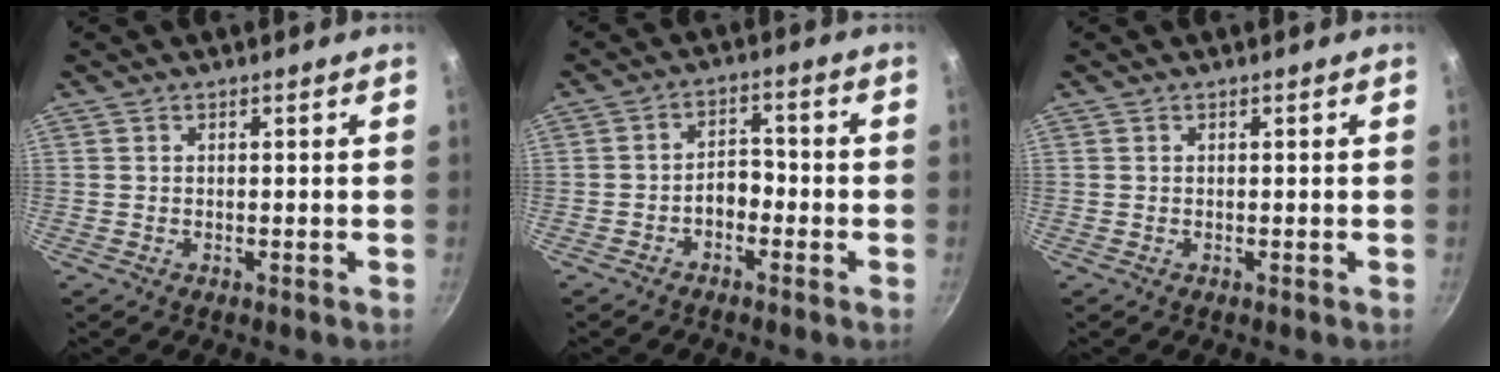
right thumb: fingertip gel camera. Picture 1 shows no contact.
{"total": 4.4, "force": [-1.8, 2.9, 2.8], "torque": [-0.028, 0.027, -0.039]}
{"total": 0.0}